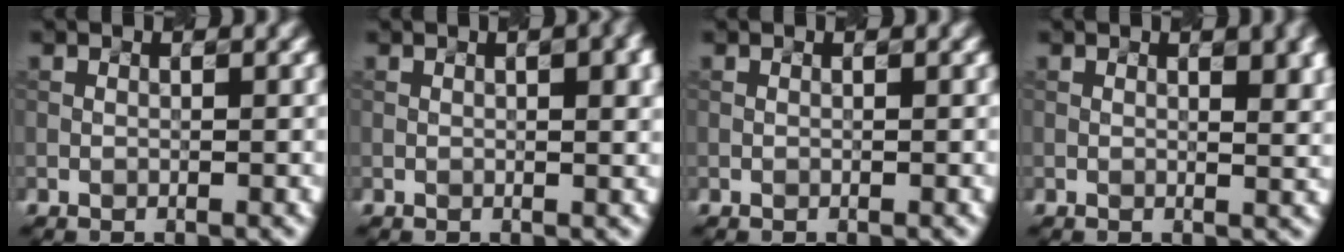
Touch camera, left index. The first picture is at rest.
{"total": 4.3, "force": [1.2, 1.7, 3.8], "torque": [-0.029, 0.017, 0.010]}
{"total": 0.0}
{"total": 4.9, "force": [1.7, 2.1, 4.1], "torque": [-0.027, 0.013, 0.028]}